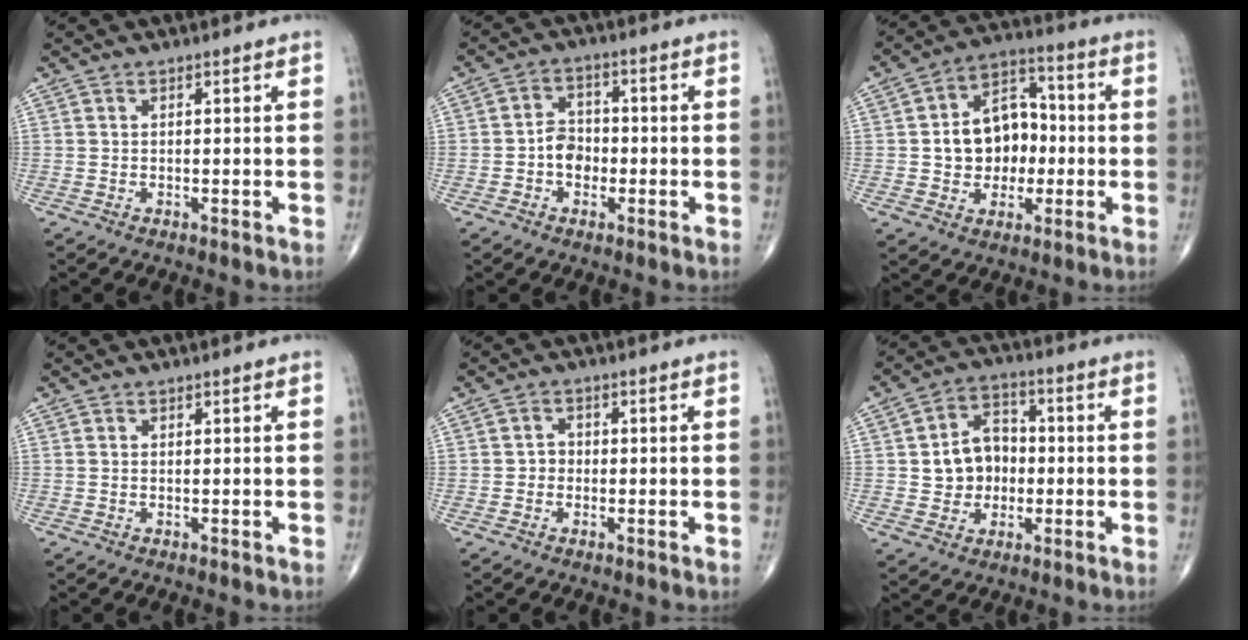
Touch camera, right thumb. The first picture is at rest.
{"total": 5.1, "force": [-1.3, 4.1, 2.8], "torque": [-0.025, 0.019, -0.031]}
{"total": 12.8, "force": [-0.7, 9.7, 8.3], "torque": [-0.083, 0.034, -0.012]}
{"total": 0.0}
{"total": 2.0, "force": [-0.4, 1.8, 0.7], "torque": [0.003, 0.008, -0.011]}
{"total": 9.3, "force": [-0.4, 7.8, 5.1], "torque": [-0.048, 0.020, -0.009]}